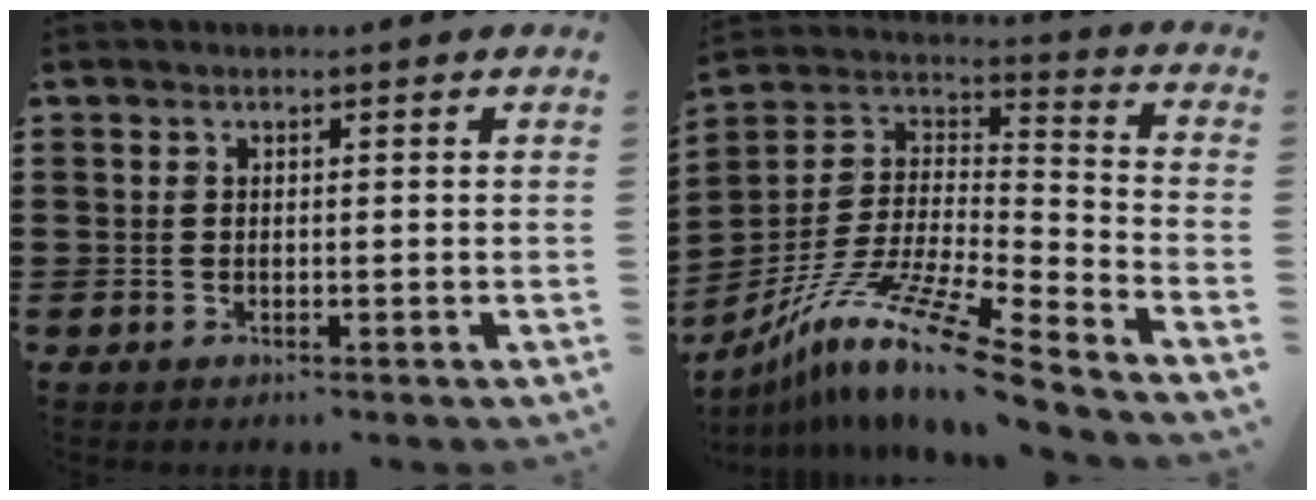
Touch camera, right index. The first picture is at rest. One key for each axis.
{"total": 13.8, "fx": -10.6, "fy": 0.7, "fz": 8.8, "tx": -0.172, "ty": 0.011, "tz": -0.205}